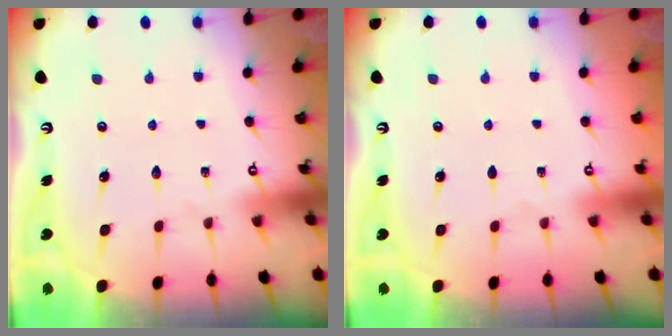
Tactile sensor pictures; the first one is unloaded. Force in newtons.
{"total": 0.0}